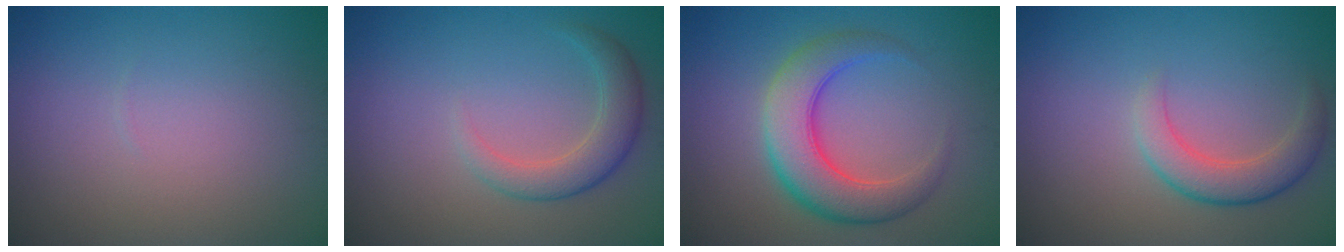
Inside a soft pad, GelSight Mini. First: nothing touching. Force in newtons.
{"total": 3.2, "press": 3.2, "slide": 0.2}
{"total": 6.6, "press": 6.6, "slide": 0.4}
{"total": 3.4, "press": 3.4, "slide": 0.2}